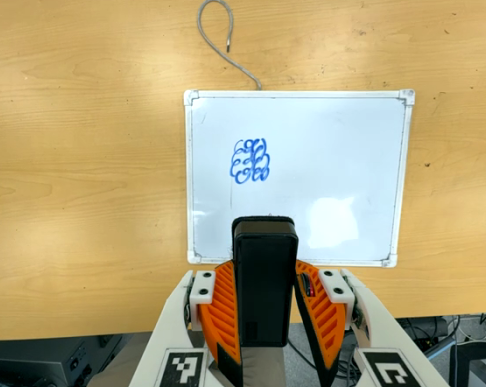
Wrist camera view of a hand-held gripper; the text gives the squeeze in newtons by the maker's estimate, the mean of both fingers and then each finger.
{"total": 6.1, "left": 4.9, "right": 7.3}